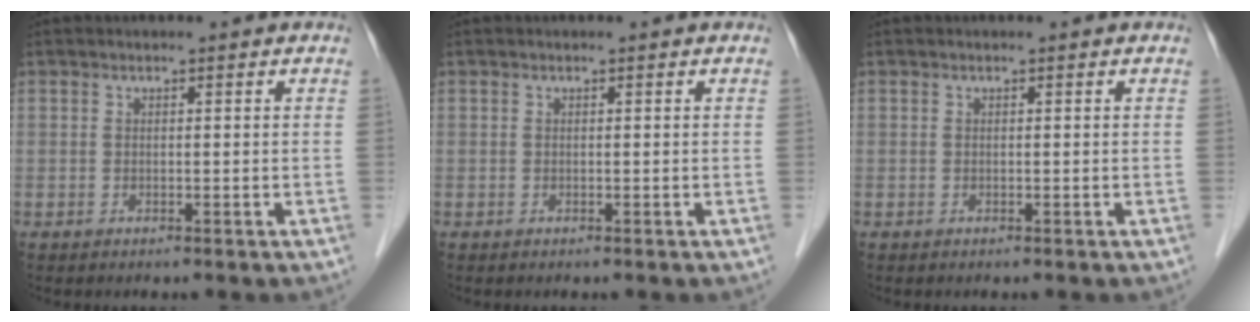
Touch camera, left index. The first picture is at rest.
{"total": 0.0}
{"total": 0.0}